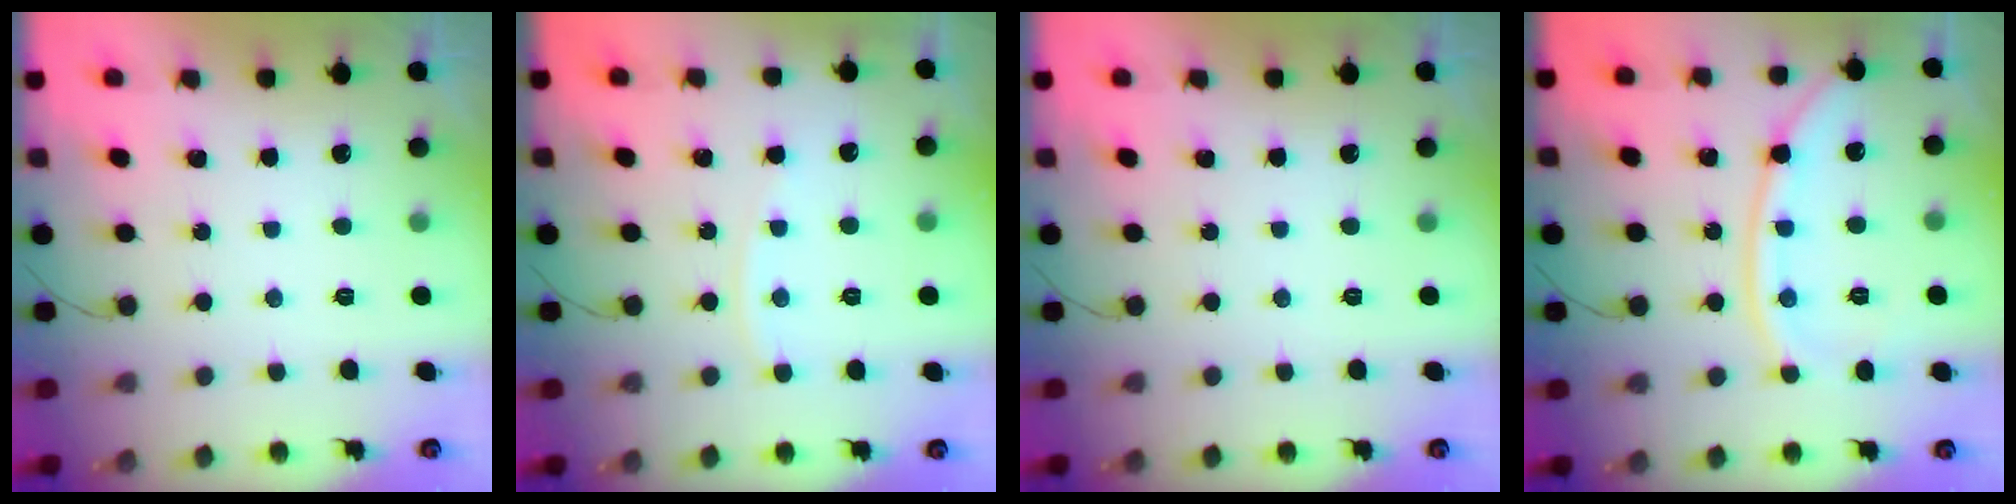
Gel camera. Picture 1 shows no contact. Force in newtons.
{"total": 4.0, "press": 4.0, "slide": 0.5}
{"total": 0.0}
{"total": 11.7, "press": 11.6, "slide": 0.9}